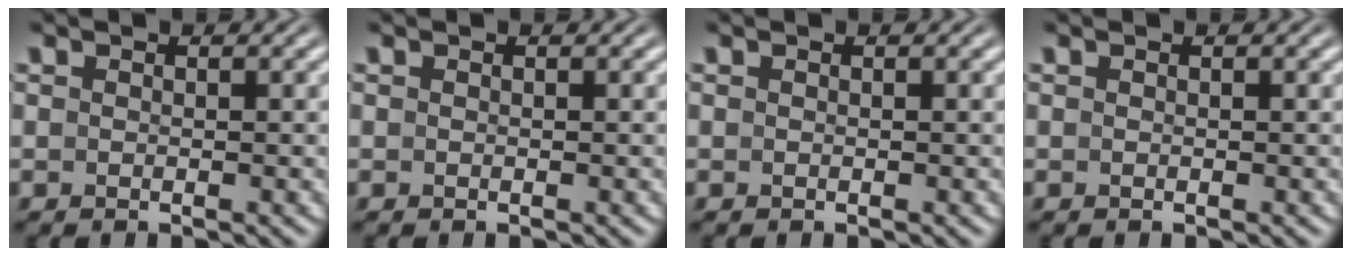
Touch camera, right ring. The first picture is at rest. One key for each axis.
{"total": 0.0}
{"total": 0.0}
{"total": 0.0}